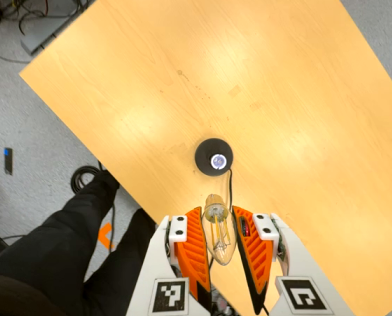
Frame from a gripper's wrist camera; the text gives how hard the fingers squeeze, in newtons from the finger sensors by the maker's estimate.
{"total": 13.6, "left": 14.1, "right": 13.1}